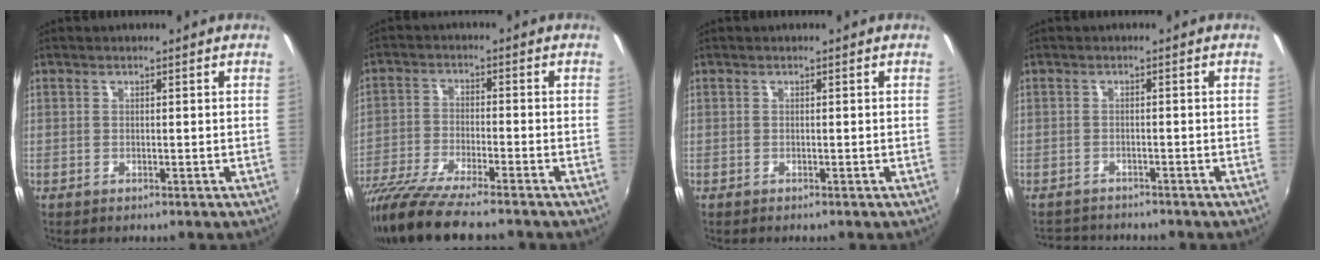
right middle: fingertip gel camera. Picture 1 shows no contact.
{"total": 13.3, "force": [-11.0, 0.9, 7.4], "torque": [-0.160, -0.047, -0.200]}
{"total": 0.0}
{"total": 4.8, "force": [-4.5, 1.1, 0.9], "torque": [-0.030, -0.005, -0.072]}